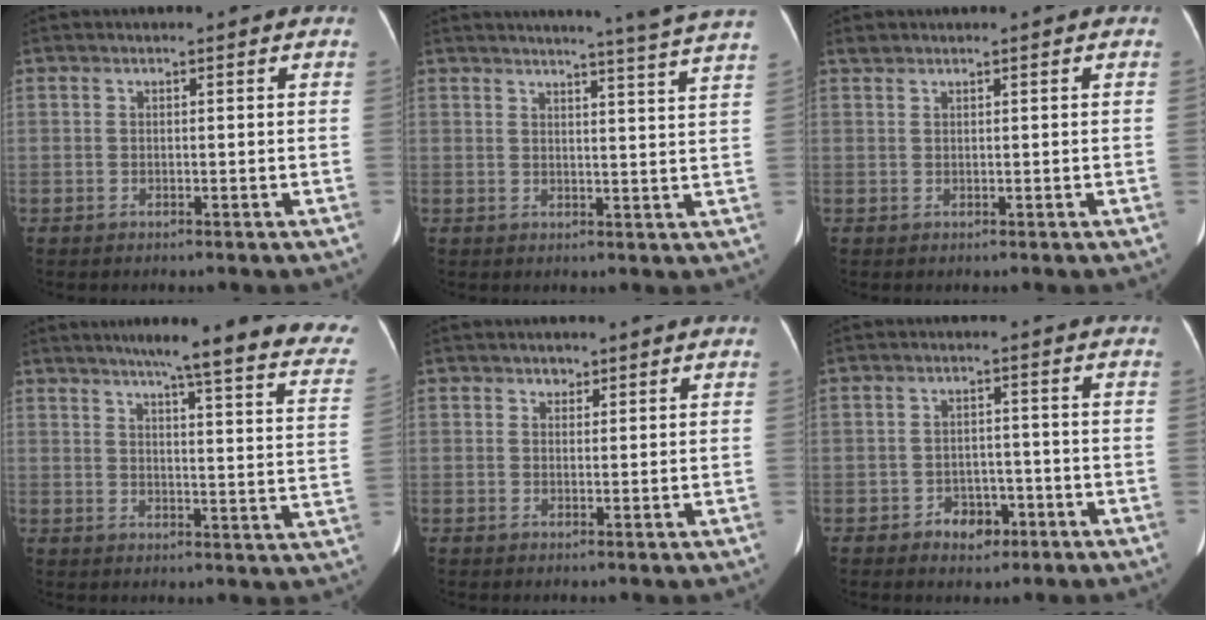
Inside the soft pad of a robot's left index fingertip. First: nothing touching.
{"total": 12.6, "force": [11.4, -2.4, 4.7], "torque": [-0.068, -0.054, 0.119]}
{"total": 0.8, "force": [0.8, 0.1, 0.1], "torque": [-0.009, 0.012, 0.021]}
{"total": 23.6, "force": [20.0, 1.0, 12.5], "torque": [-0.160, -0.054, 0.228]}
{"total": 1.3, "force": [1.0, 0.9, 0.3], "torque": [-0.005, 0.000, 0.014]}
{"total": 3.8, "force": [-2.1, 2.6, 1.7], "torque": [-0.023, 0.007, -0.026]}